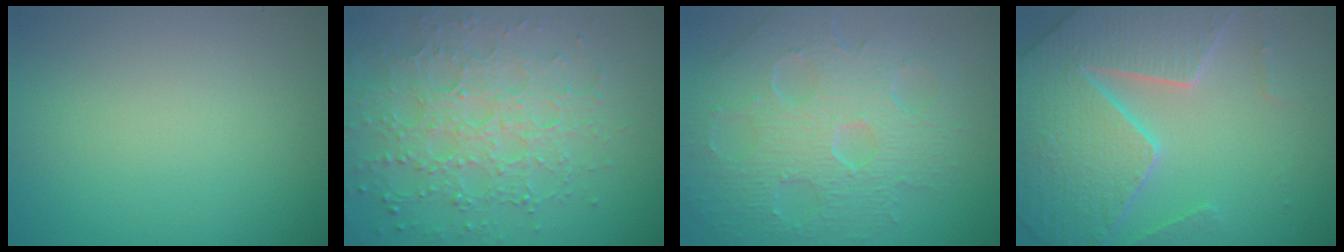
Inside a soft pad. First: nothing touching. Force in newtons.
{"total": 6.1, "press": 5.0, "slide": 3.6}
{"total": 8.0, "press": 5.6, "slide": 5.7}
{"total": 7.6, "press": 7.3, "slide": 1.9}